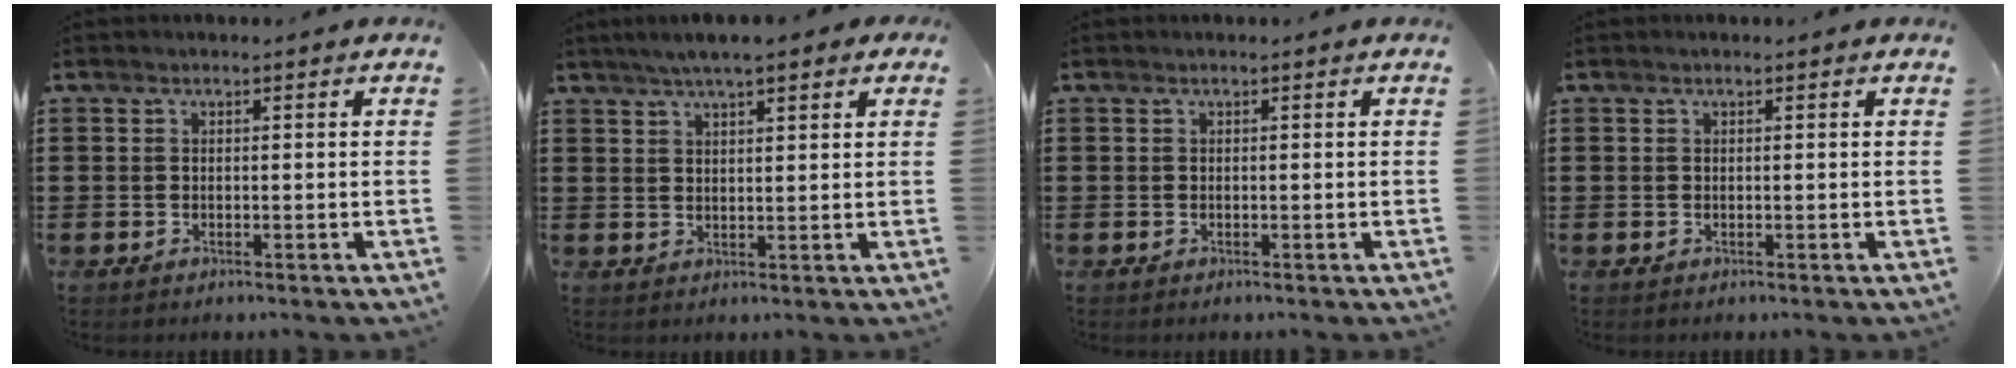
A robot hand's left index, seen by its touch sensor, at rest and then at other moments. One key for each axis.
{"total": 4.2, "fx": 3.1, "fy": 0.6, "fz": 2.7, "tx": -0.058, "ty": 0.003, "tz": 0.055}
{"total": 0.0}
{"total": 0.0}